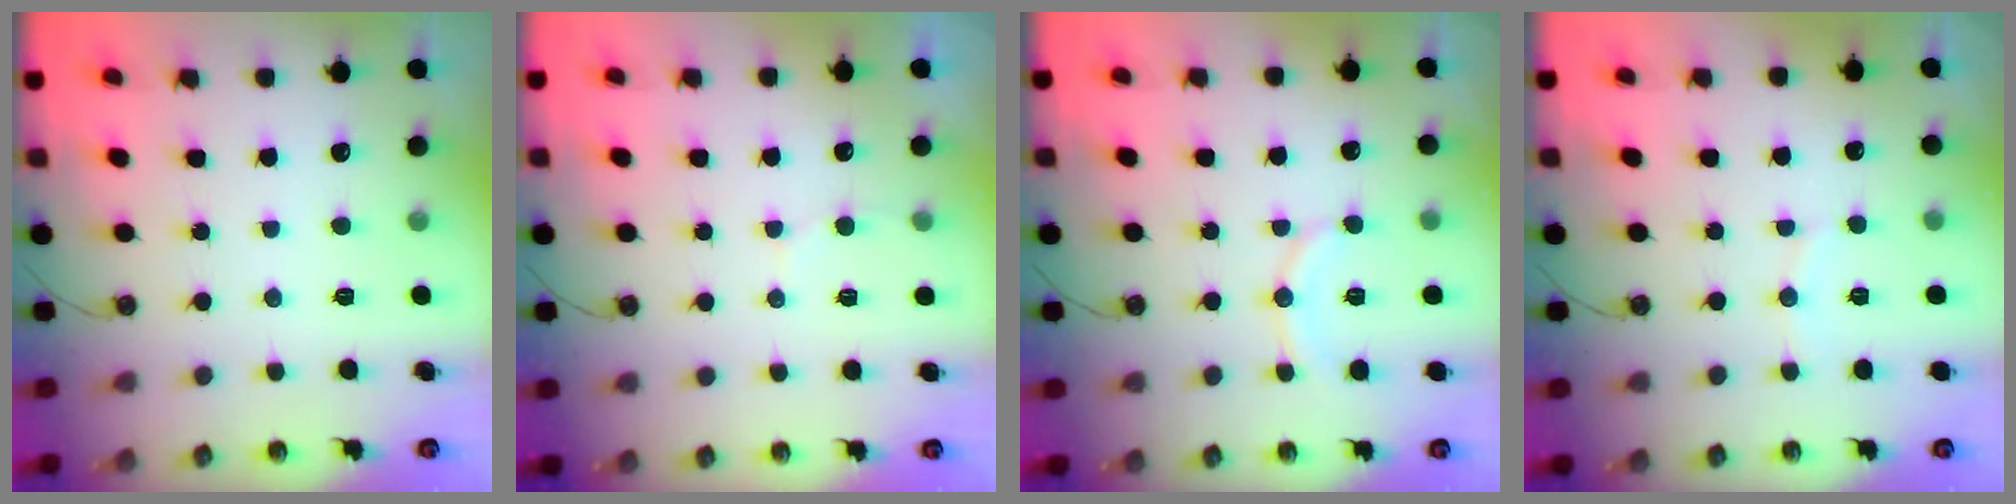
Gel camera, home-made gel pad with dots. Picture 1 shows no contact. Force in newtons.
{"total": 4.4, "press": 4.3, "slide": 0.5}
{"total": 8.4, "press": 8.3, "slide": 0.7}
{"total": 4.0, "press": 3.9, "slide": 0.7}